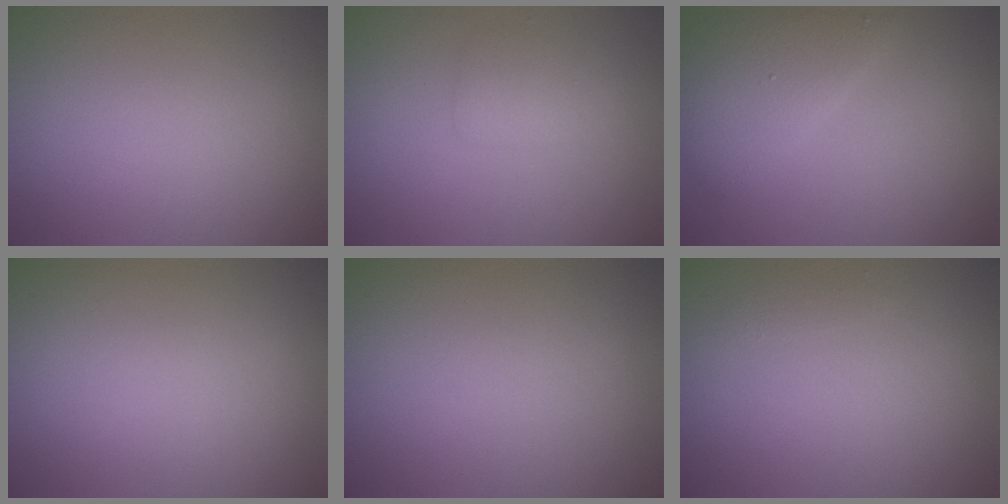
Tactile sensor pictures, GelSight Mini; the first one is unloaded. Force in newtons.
{"total": 1.6, "press": 1.6, "slide": 0.0}
{"total": 3.9, "press": 3.9, "slide": 0.2}
{"total": 0.0}
{"total": 0.0}
{"total": 0.5, "press": 0.5, "slide": 0.1}